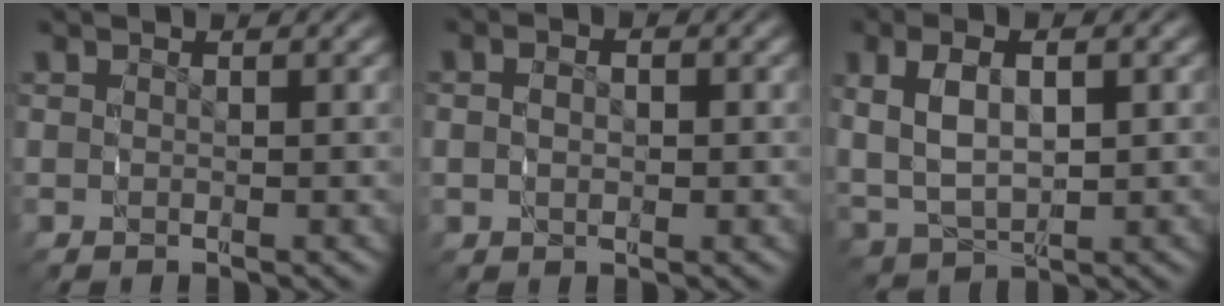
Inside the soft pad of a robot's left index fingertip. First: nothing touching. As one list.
[{"total": 1.9, "force": [-0.1, 1.5, 1.2], "torque": [-0.031, -0.002, 0.000]}, {"total": 7.1, "force": [0.7, 5.3, 4.6], "torque": [-0.116, -0.009, 0.024]}]